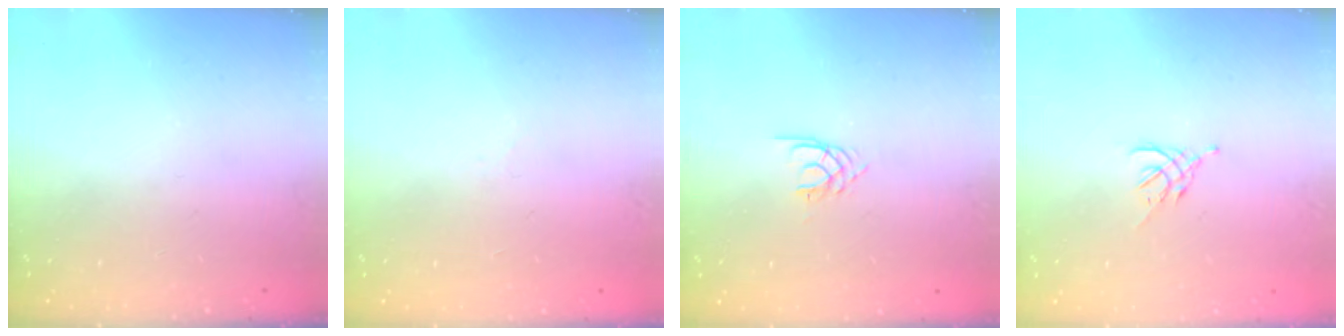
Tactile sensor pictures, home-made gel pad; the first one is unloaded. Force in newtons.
{"total": 2.0, "press": 1.9, "slide": 0.5}
{"total": 1.9, "press": 1.9, "slide": 0.2}
{"total": 2.6, "press": 2.5, "slide": 0.7}